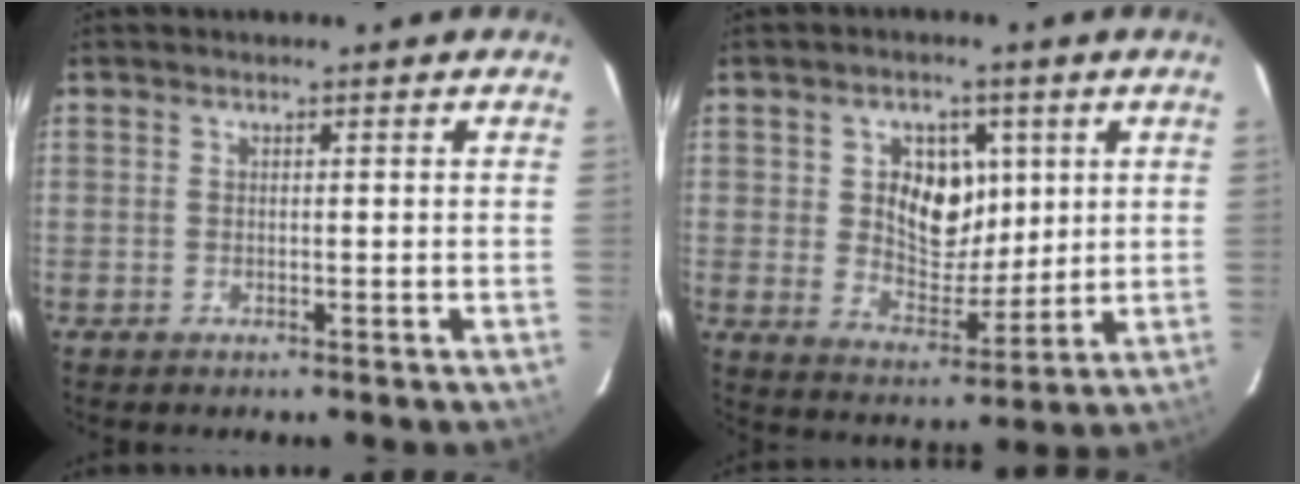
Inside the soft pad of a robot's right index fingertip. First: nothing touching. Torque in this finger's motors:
{"motor_torque": [0.65, 0.17, 0.26, 0.08]}